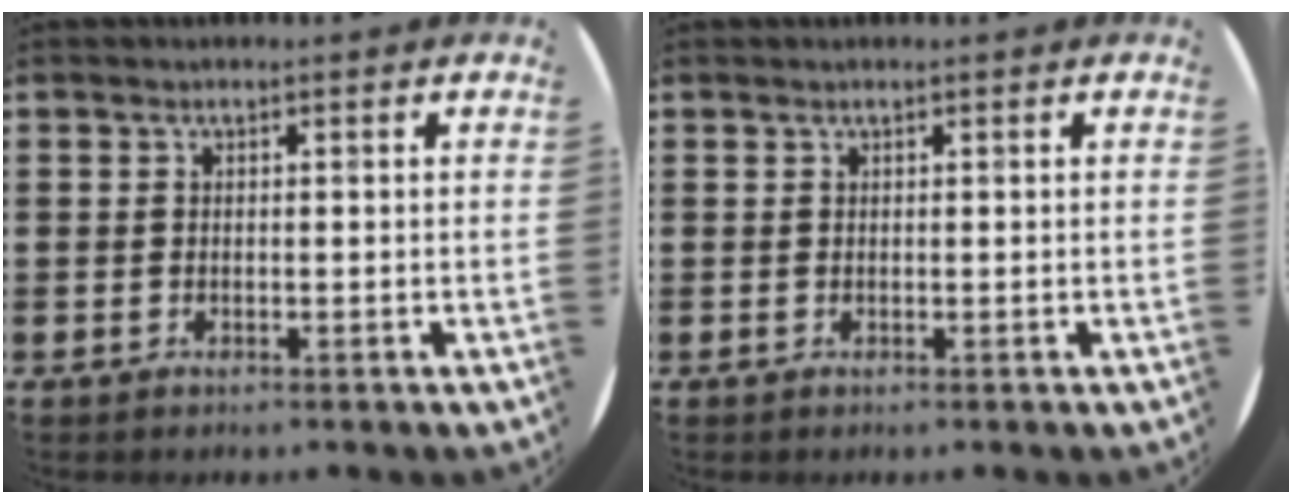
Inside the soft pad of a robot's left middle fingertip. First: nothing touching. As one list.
[{"total": 0.0}]